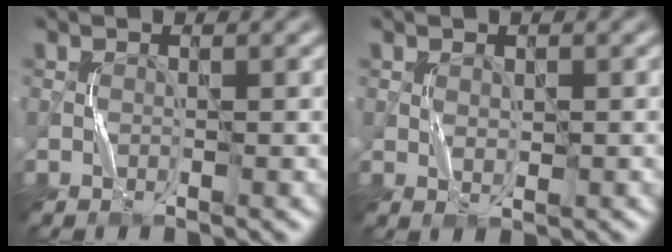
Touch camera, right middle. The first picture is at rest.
{"total": 1.2, "force": [0.3, 0.7, 1.0], "torque": [-0.017, -0.004, 0.010]}